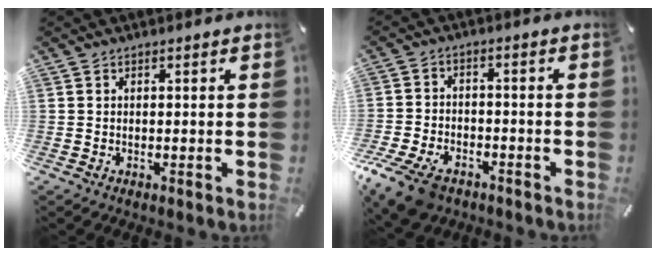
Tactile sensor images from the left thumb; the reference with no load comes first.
{"total": 9.8, "force": [-6.3, 5.6, 5.0], "torque": [-0.102, 0.029, -0.115]}